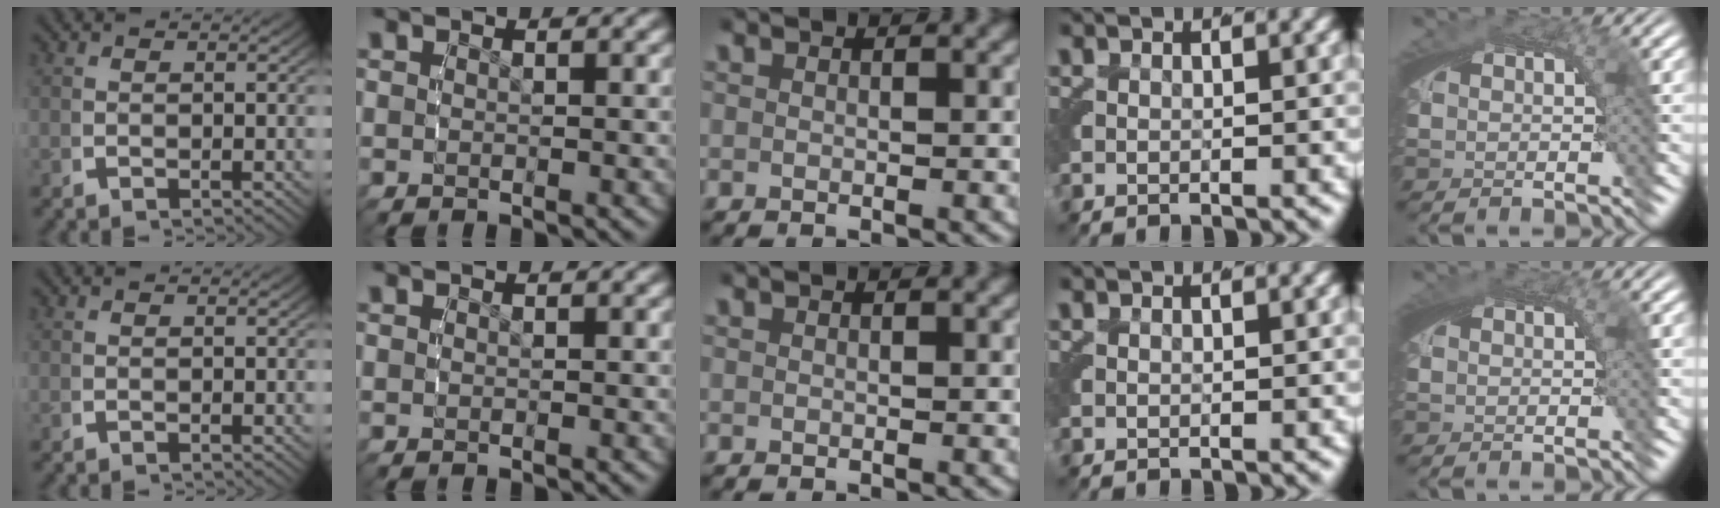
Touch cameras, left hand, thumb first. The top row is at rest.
{"little": {"total": 1.1, "force": [0.4, 0.3, 1.0], "torque": [-0.014, 0.003, 0.006]}}